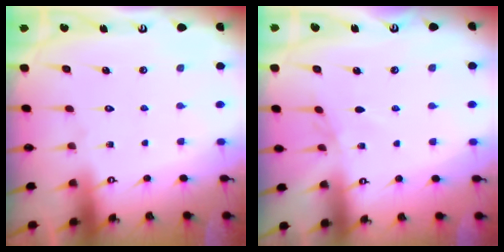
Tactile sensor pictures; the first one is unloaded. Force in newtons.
{"total": 3.2, "press": 3.2, "slide": 0.5}